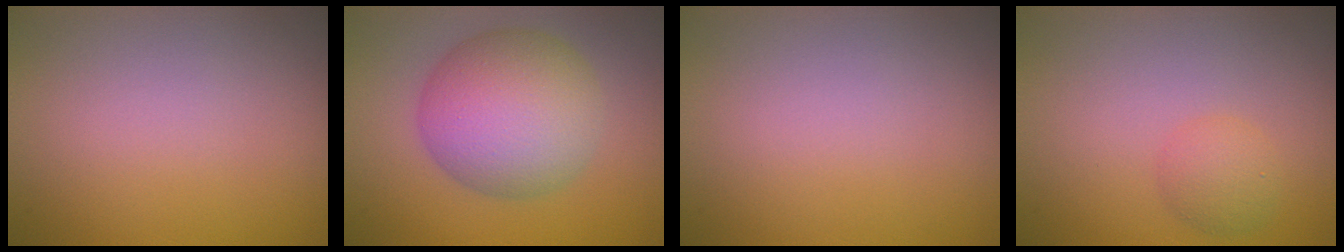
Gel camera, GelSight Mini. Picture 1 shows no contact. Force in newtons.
{"total": 8.3, "press": 8.3, "slide": 0.2}
{"total": 0.0}
{"total": 1.8, "press": 1.8, "slide": 0.1}